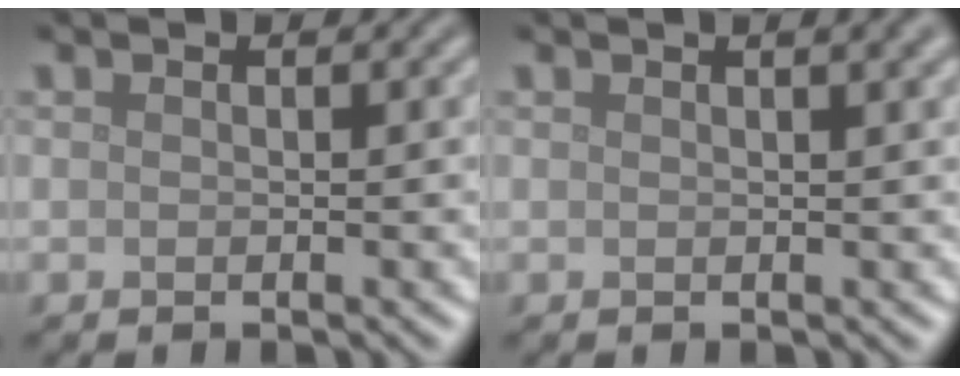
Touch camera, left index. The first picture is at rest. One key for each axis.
{"total": 3.0, "fx": 1.5, "fy": 1.1, "fz": 2.3, "tx": -0.012, "ty": 0.009, "tz": 0.009}